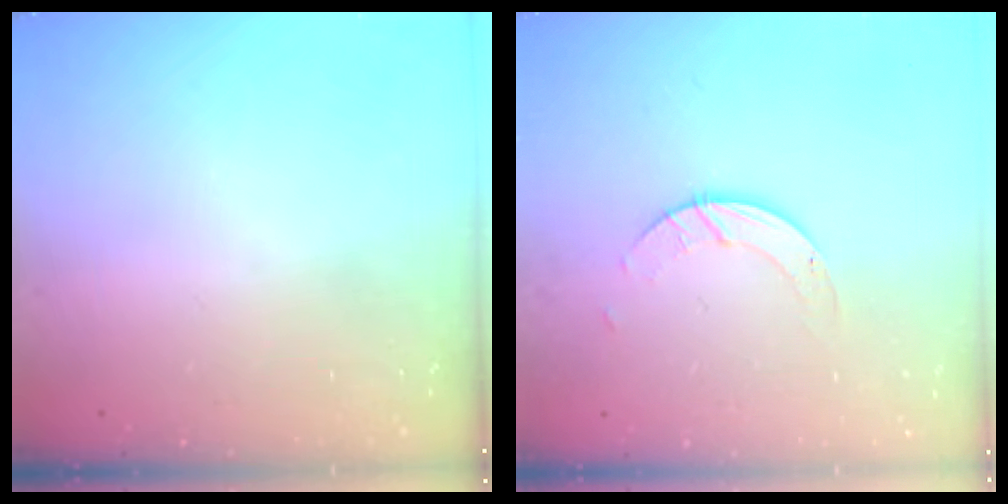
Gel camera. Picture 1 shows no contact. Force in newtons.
{"total": 3.6, "press": 3.6, "slide": 0.2}